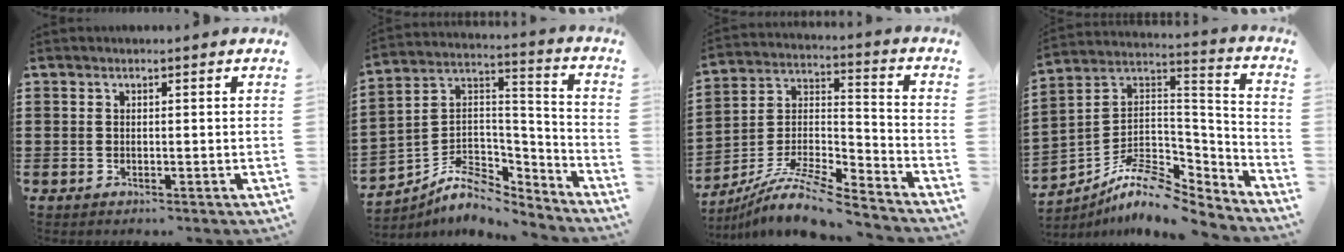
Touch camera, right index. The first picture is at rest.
{"total": 8.0, "force": [-5.8, 4.5, 3.1], "torque": [-0.073, 0.005, -0.110]}
{"total": 10.9, "force": [-9.5, 1.4, 5.2], "torque": [-0.104, 0.013, -0.190]}
{"total": 9.6, "force": [-7.8, 3.5, 4.4], "torque": [-0.090, 0.002, -0.152]}